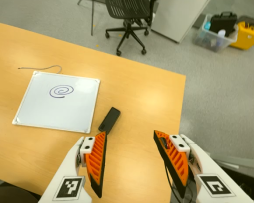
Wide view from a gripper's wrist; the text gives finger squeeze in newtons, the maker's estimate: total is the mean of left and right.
{"total": 0.0}